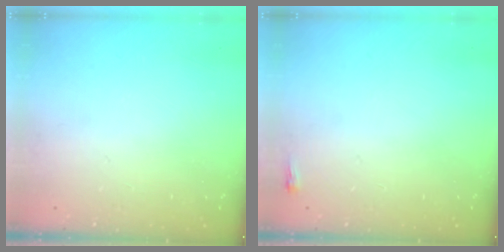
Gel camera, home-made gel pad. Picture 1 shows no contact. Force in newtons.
{"total": 2.0, "press": 2.0, "slide": 0.5}